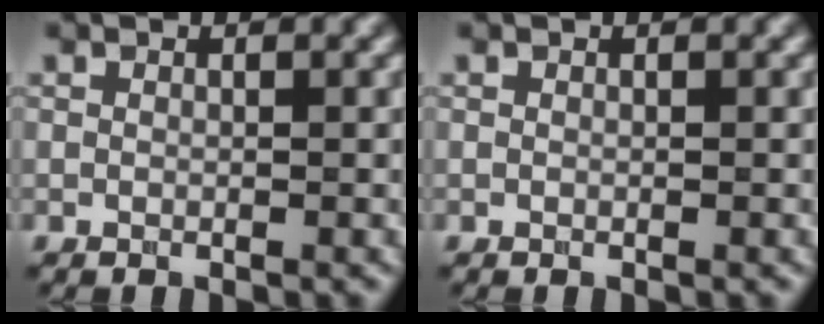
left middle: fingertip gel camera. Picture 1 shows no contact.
{"total": 0.0}